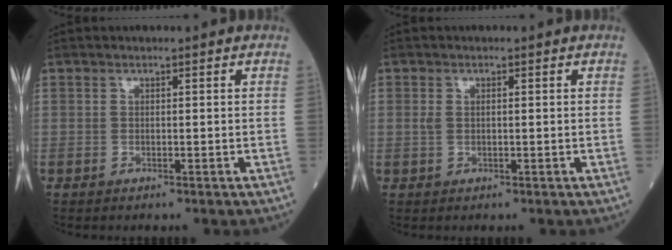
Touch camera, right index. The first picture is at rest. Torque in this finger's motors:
{"motor_torque": [-0.07, -0.10, 0.00, 0.00]}